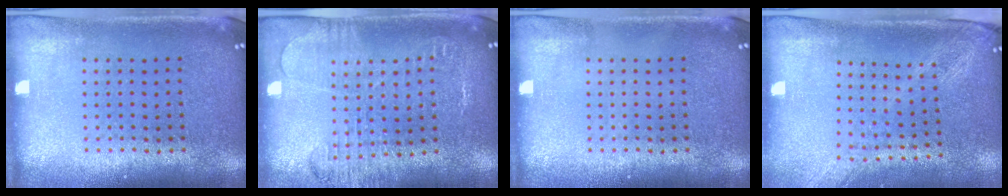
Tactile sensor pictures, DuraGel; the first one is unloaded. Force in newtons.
{"total": 1.8, "press": 1.8, "slide": 0.4}
{"total": 0.0}
{"total": 2.0, "press": 1.6, "slide": 1.2}